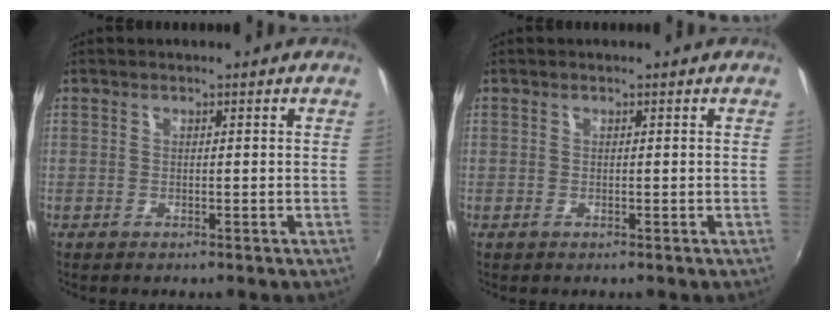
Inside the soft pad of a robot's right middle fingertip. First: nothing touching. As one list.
[{"total": 0.0}]